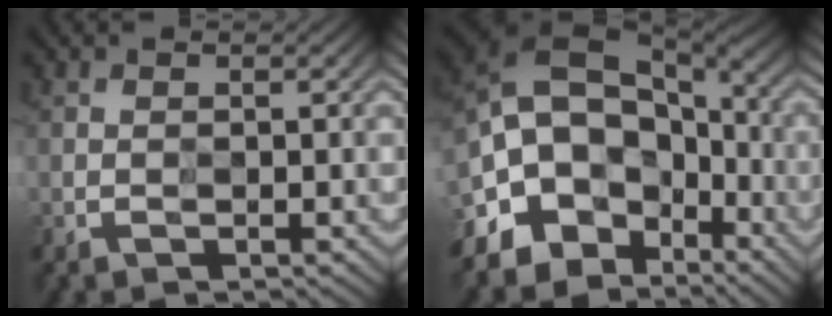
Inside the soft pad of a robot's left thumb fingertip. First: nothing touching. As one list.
[{"total": 16.3, "force": [-4.3, 12.6, 9.3], "torque": [-0.180, -0.007, -0.084]}]